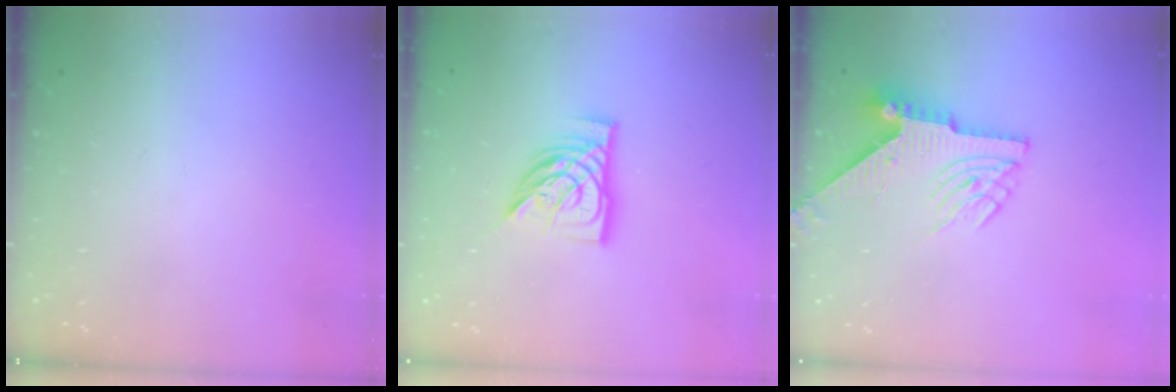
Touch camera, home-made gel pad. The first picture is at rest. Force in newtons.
{"total": 13.0, "press": 13.0, "slide": 1.2}
{"total": 6.1, "press": 6.0, "slide": 0.7}